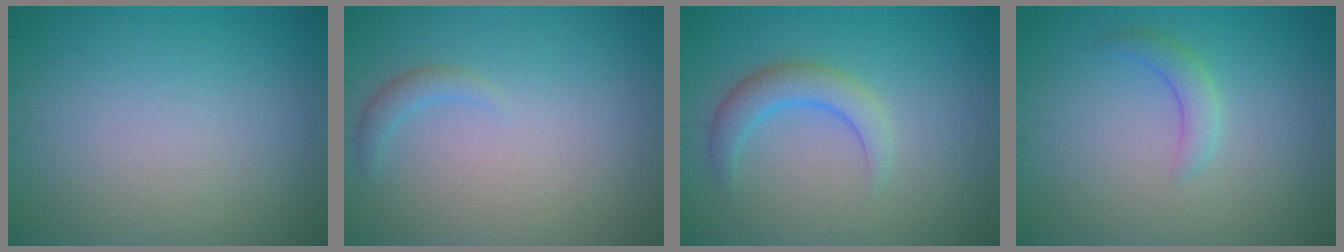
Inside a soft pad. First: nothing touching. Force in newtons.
{"total": 1.2, "press": 1.2, "slide": 0.2}
{"total": 3.0, "press": 2.9, "slide": 0.2}
{"total": 1.8, "press": 1.8, "slide": 0.1}